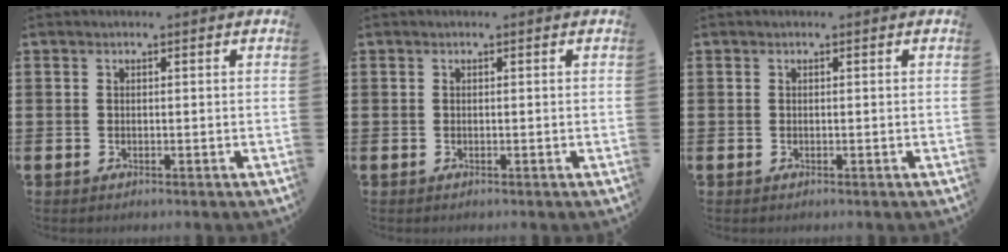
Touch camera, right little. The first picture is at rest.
{"total": 0.0}
{"total": 0.0}